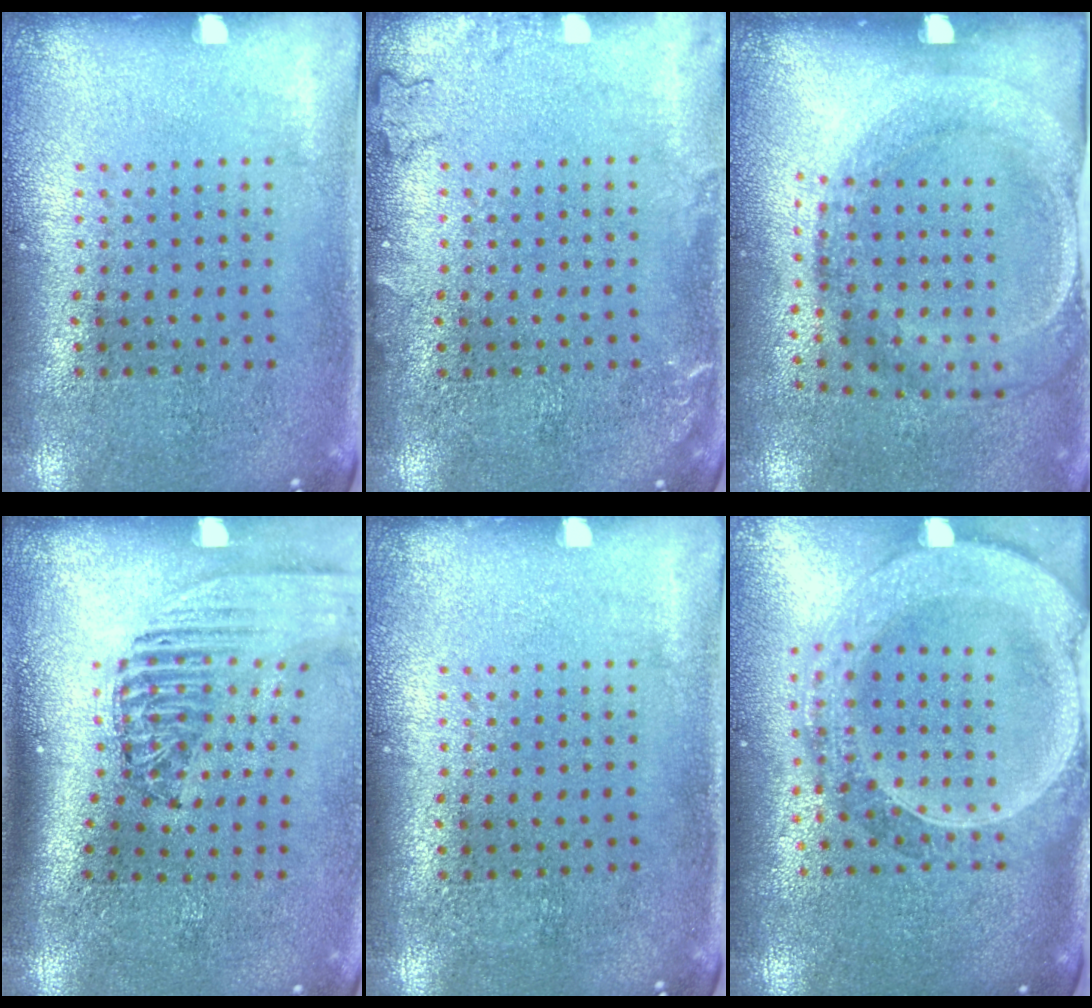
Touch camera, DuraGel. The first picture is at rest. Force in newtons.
{"total": 1.3, "press": 1.3, "slide": 0.3}
{"total": 1.8, "press": 1.2, "slide": 1.4}
{"total": 2.4, "press": 1.8, "slide": 1.6}
{"total": 0.0}
{"total": 2.8, "press": 2.4, "slide": 1.3}